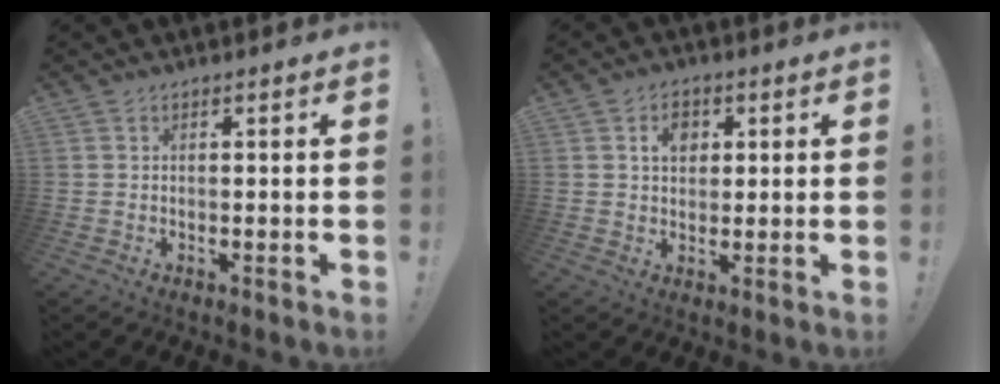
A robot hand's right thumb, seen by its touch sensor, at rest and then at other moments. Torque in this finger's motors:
{"motor_torque": [0.48, 0.92, 0.18, -0.09, 0.00]}